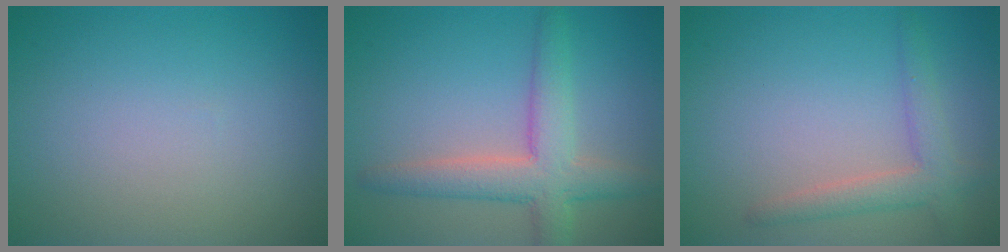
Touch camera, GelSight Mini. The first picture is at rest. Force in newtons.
{"total": 5.1, "press": 5.1, "slide": 0.3}
{"total": 2.7, "press": 2.7, "slide": 0.2}